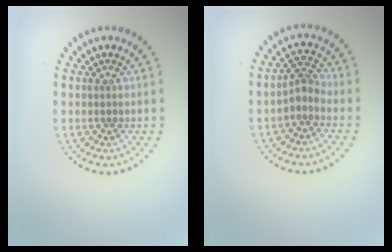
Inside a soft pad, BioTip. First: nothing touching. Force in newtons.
{"total": 2.0, "press": 1.5, "slide": 1.4}